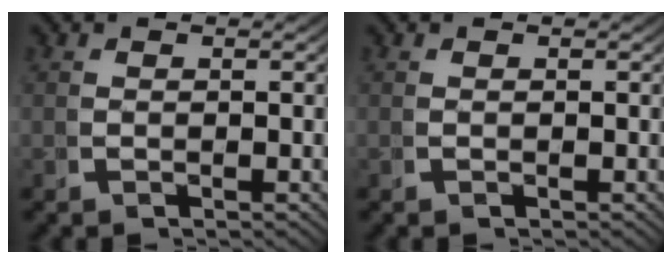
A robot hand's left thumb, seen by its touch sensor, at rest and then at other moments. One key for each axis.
{"total": 0.0}